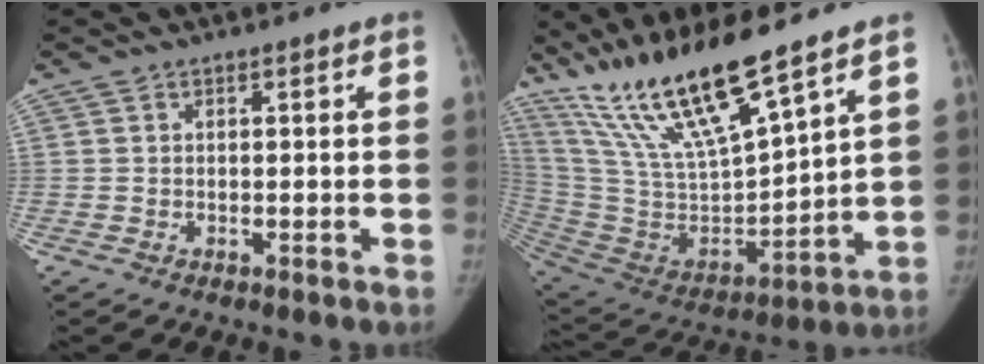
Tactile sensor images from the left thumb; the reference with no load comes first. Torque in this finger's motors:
{"motor_torque": [1.86, 1.78, 1.04, -1.73, 0.58]}